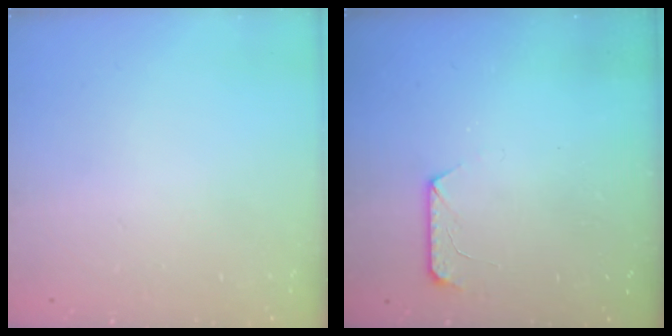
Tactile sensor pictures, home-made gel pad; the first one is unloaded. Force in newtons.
{"total": 7.3, "press": 7.3, "slide": 0.7}